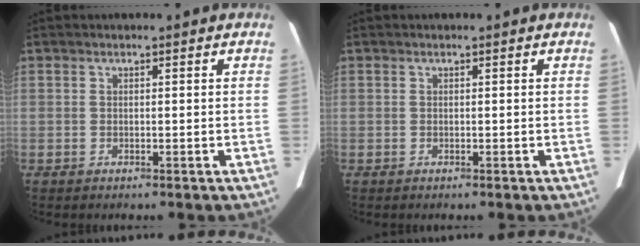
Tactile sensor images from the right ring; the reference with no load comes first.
{"total": 0.0}